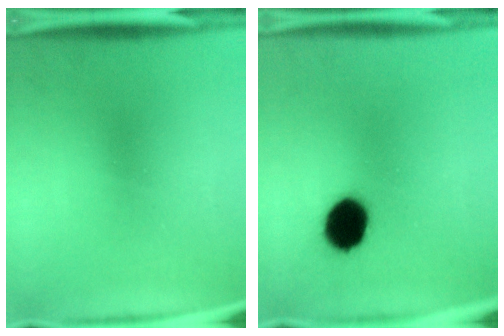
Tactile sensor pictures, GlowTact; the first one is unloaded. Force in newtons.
{"total": 10.0}